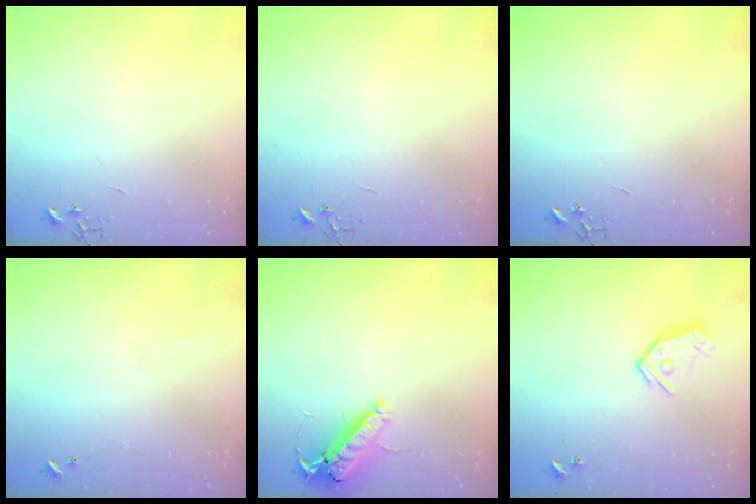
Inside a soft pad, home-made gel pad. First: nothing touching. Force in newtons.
{"total": 6.4, "press": 6.4, "slide": 0.6}
{"total": 0.0}
{"total": 5.0, "press": 5.0, "slide": 0.9}
{"total": 15.2, "press": 15.0, "slide": 2.7}
{"total": 11.0, "press": 10.9, "slide": 1.2}